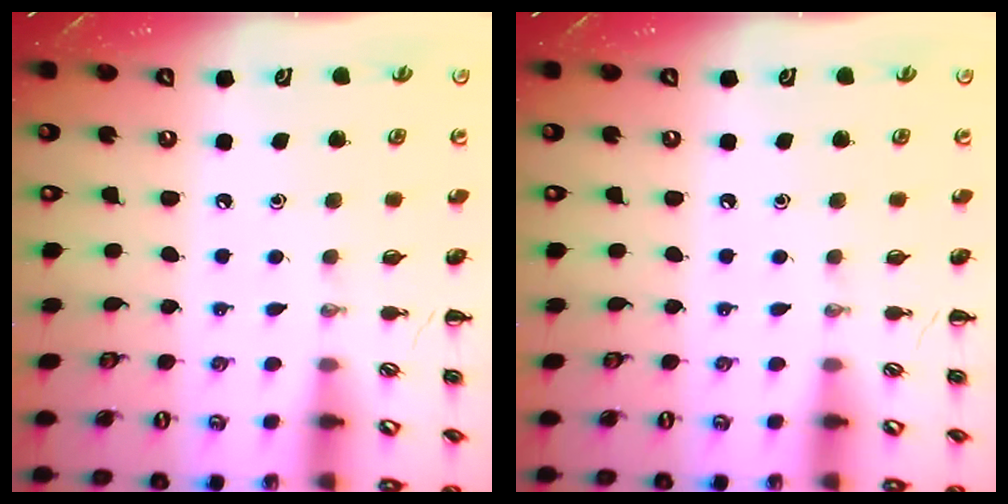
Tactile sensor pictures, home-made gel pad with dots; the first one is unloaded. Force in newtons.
{"total": 0.0}